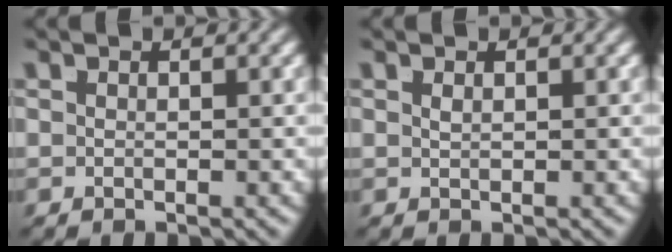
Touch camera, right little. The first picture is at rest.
{"total": 0.7, "force": [0.1, -0.7, 0.1], "torque": [0.002, -0.006, 0.010]}